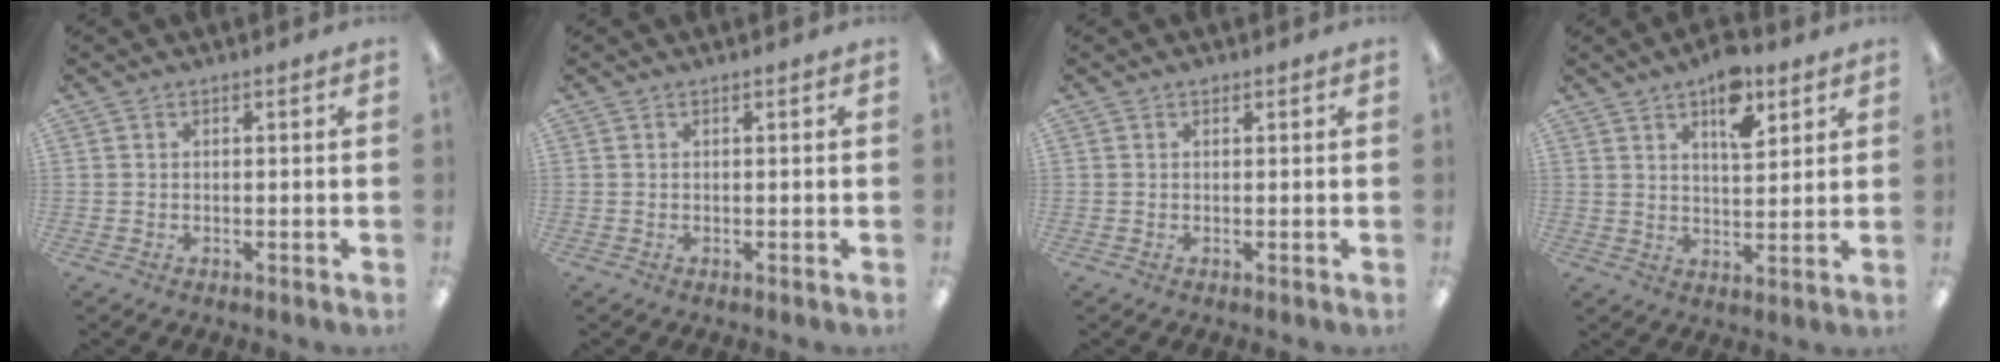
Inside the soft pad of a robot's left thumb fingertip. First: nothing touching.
{"total": 0.0}
{"total": 0.7, "force": [0.4, 0.4, 0.2], "torque": [0.003, 0.000, 0.006]}
{"total": 9.4, "force": [5.9, 4.4, 5.9], "torque": [-0.074, -0.027, 0.095]}